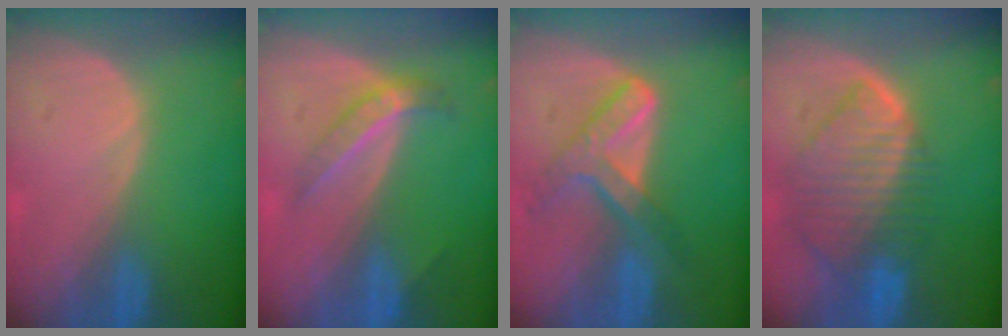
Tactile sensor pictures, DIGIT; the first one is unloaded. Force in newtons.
{"total": 4.0, "press": 3.9, "slide": 0.7}
{"total": 7.2, "press": 6.2, "slide": 3.8}
{"total": 9.9, "press": 8.6, "slide": 4.9}